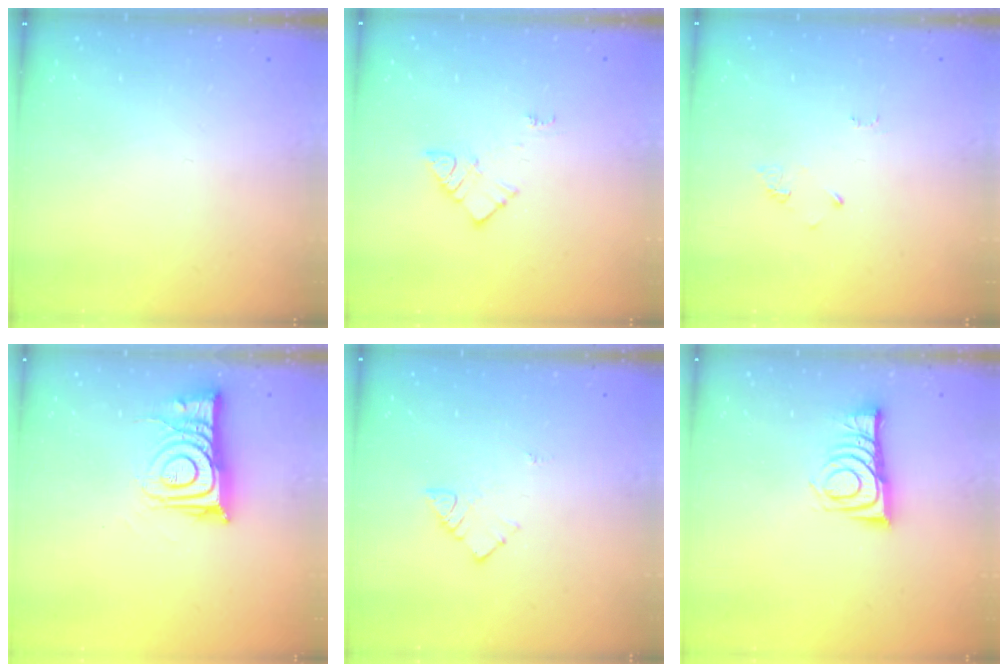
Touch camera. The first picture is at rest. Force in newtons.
{"total": 8.3, "press": 8.2, "slide": 0.5}
{"total": 2.6, "press": 2.6, "slide": 0.4}
{"total": 11.4, "press": 11.3, "slide": 0.9}
{"total": 5.2, "press": 5.2, "slide": 0.2}
{"total": 9.0, "press": 9.0, "slide": 0.2}